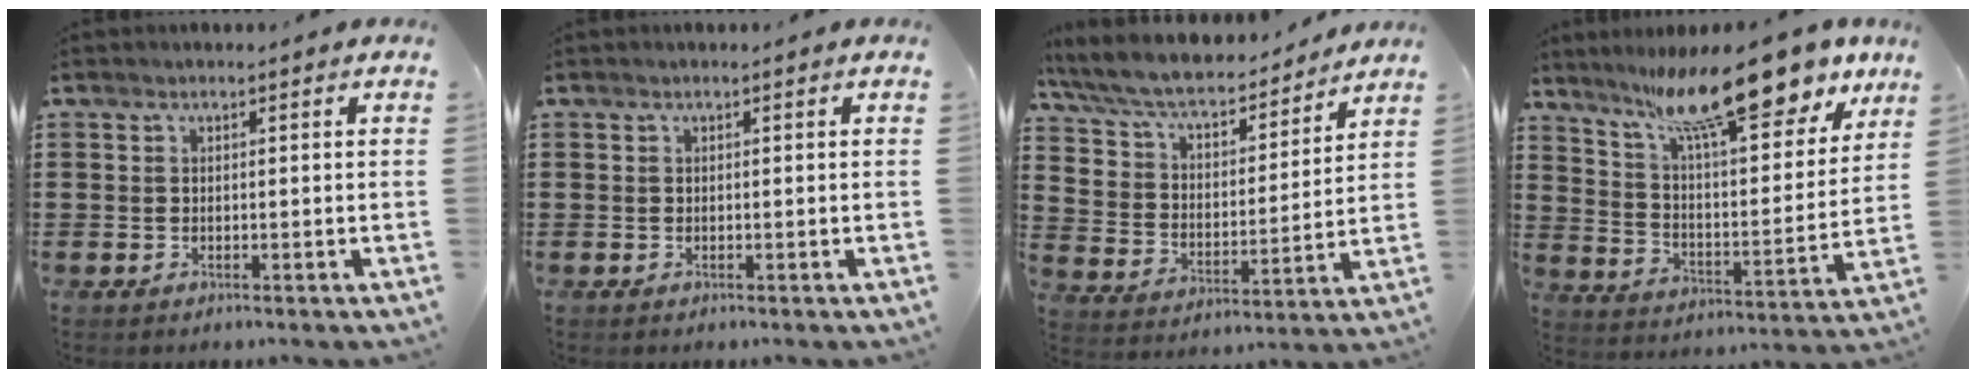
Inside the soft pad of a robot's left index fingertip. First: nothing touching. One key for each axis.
{"total": 0.0}
{"total": 6.6, "fx": 5.8, "fy": 2.1, "fz": 2.4, "tx": -0.076, "ty": -0.040, "tz": 0.099}
{"total": 17.0, "fx": 12.5, "fy": 3.1, "fz": 11.2, "tx": -0.206, "ty": -0.064, "tz": 0.208}